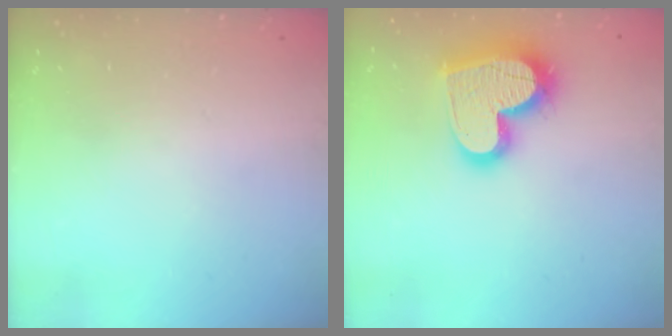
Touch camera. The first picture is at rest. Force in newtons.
{"total": 19.3, "press": 19.2, "slide": 1.5}